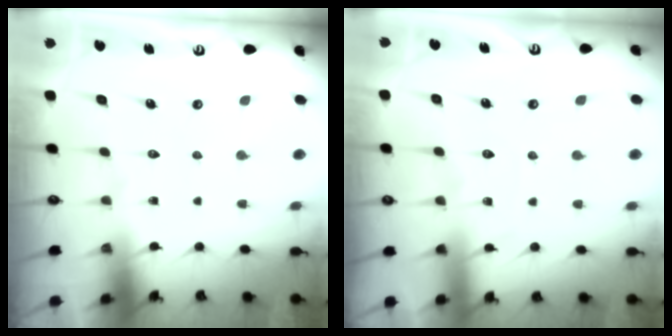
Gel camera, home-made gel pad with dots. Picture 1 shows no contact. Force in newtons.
{"total": 4.7, "press": 4.7, "slide": 0.5}